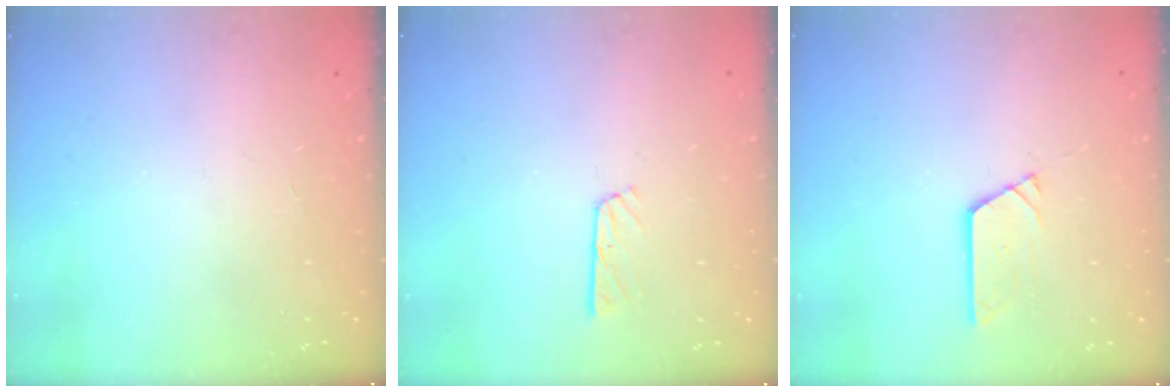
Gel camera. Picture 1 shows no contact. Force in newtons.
{"total": 4.3, "press": 4.3, "slide": 0.5}
{"total": 2.7, "press": 2.7, "slide": 0.0}